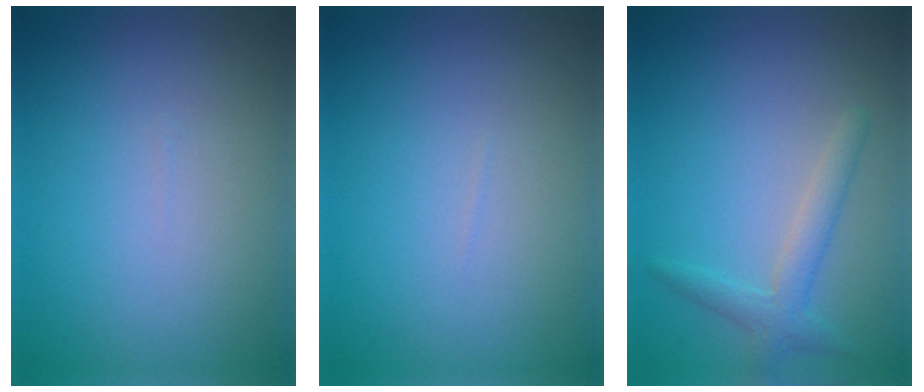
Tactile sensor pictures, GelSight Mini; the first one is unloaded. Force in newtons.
{"total": 0.0}
{"total": 2.3, "press": 2.3, "slide": 0.1}